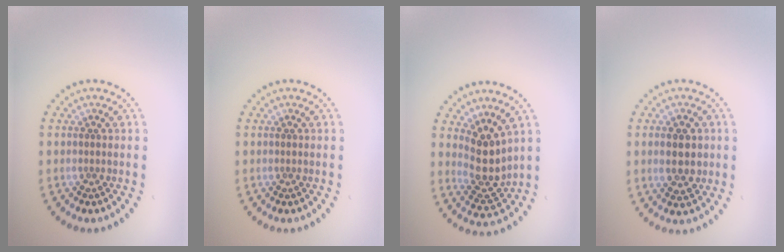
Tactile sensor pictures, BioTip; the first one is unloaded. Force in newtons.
{"total": 0.0}
{"total": 3.8, "press": 3.0, "slide": 2.3}
{"total": 3.4, "press": 3.4, "slide": 0.3}